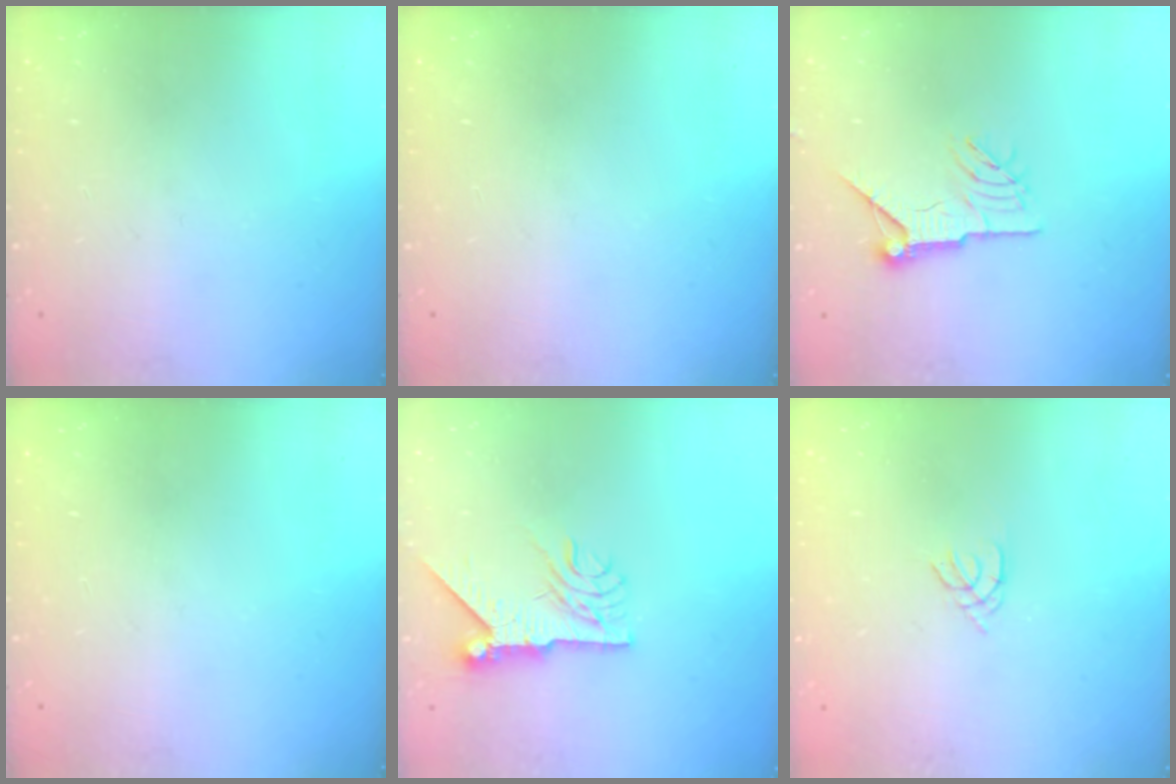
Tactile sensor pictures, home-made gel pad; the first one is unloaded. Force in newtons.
{"total": 0.0}
{"total": 9.9, "press": 9.9, "slide": 1.0}
{"total": 0.0}
{"total": 9.1, "press": 9.1, "slide": 1.1}
{"total": 1.1, "press": 1.0, "slide": 0.3}